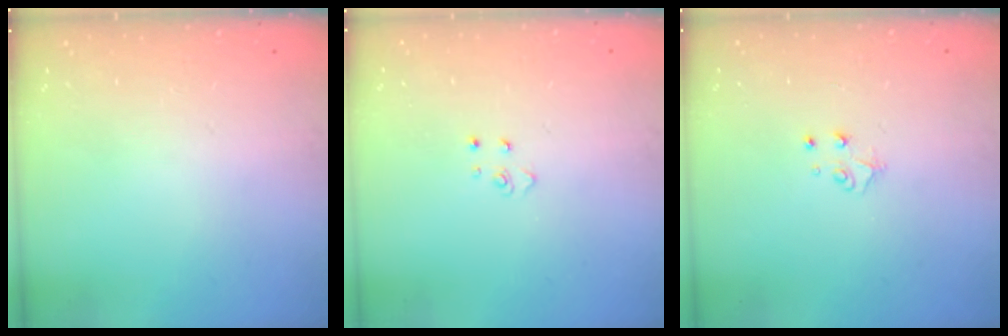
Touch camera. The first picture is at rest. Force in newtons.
{"total": 2.6, "press": 2.6, "slide": 0.3}
{"total": 4.8, "press": 4.8, "slide": 0.5}